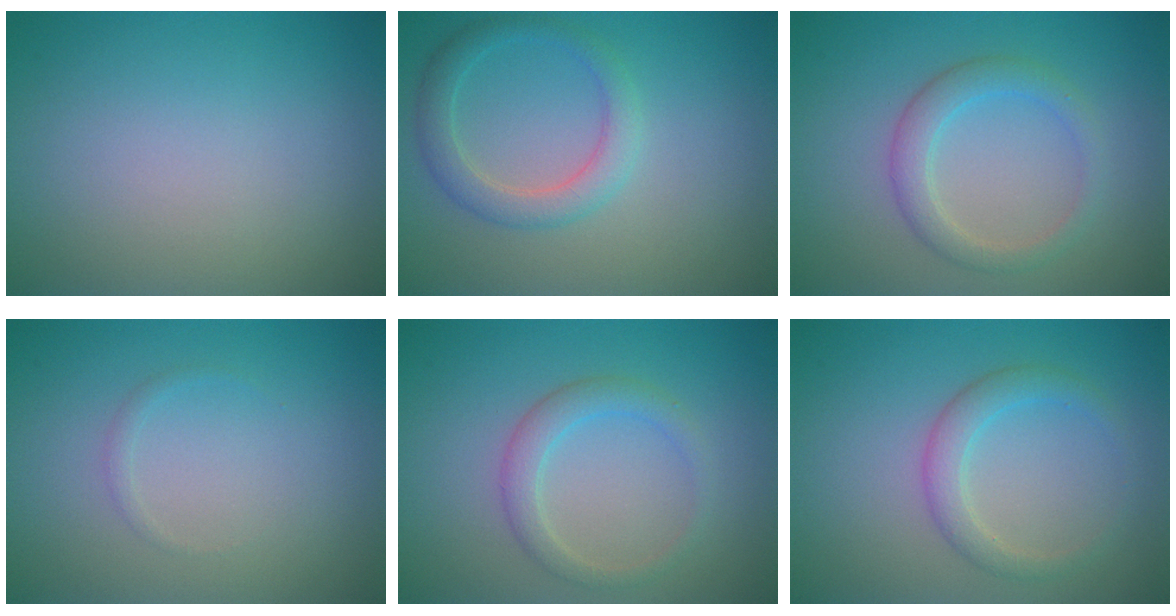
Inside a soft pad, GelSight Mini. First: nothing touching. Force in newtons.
{"total": 2.8, "press": 2.8, "slide": 0.2}
{"total": 2.8, "press": 2.8, "slide": 0.1}
{"total": 0.6, "press": 0.6, "slide": 0.1}
{"total": 2.3, "press": 2.3, "slide": 0.3}
{"total": 2.5, "press": 2.5, "slide": 0.1}